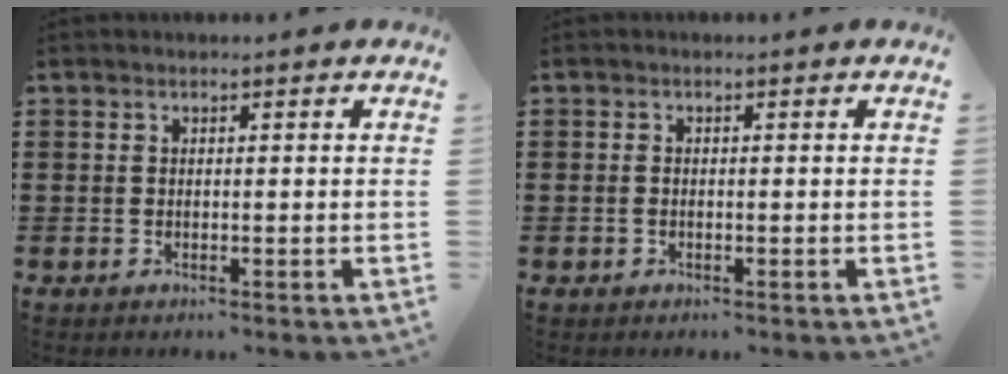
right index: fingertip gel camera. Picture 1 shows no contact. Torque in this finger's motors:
{"motor_torque": [-0.64, 0.69, -0.02, 0.00]}